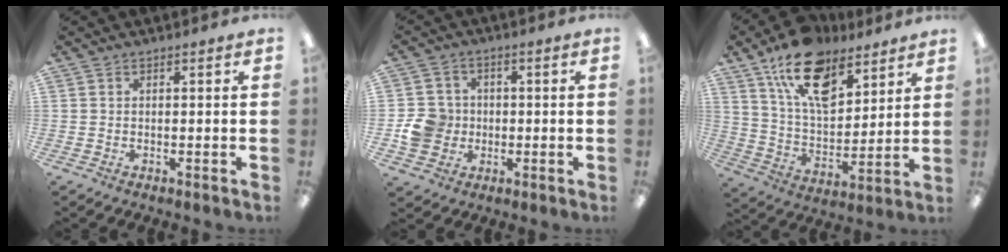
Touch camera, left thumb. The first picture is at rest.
{"total": 7.9, "force": [-0.8, 7.5, 2.4], "torque": [-0.045, 0.013, -0.012]}
{"total": 16.9, "force": [11.0, 8.6, 9.5], "torque": [-0.164, -0.046, 0.198]}